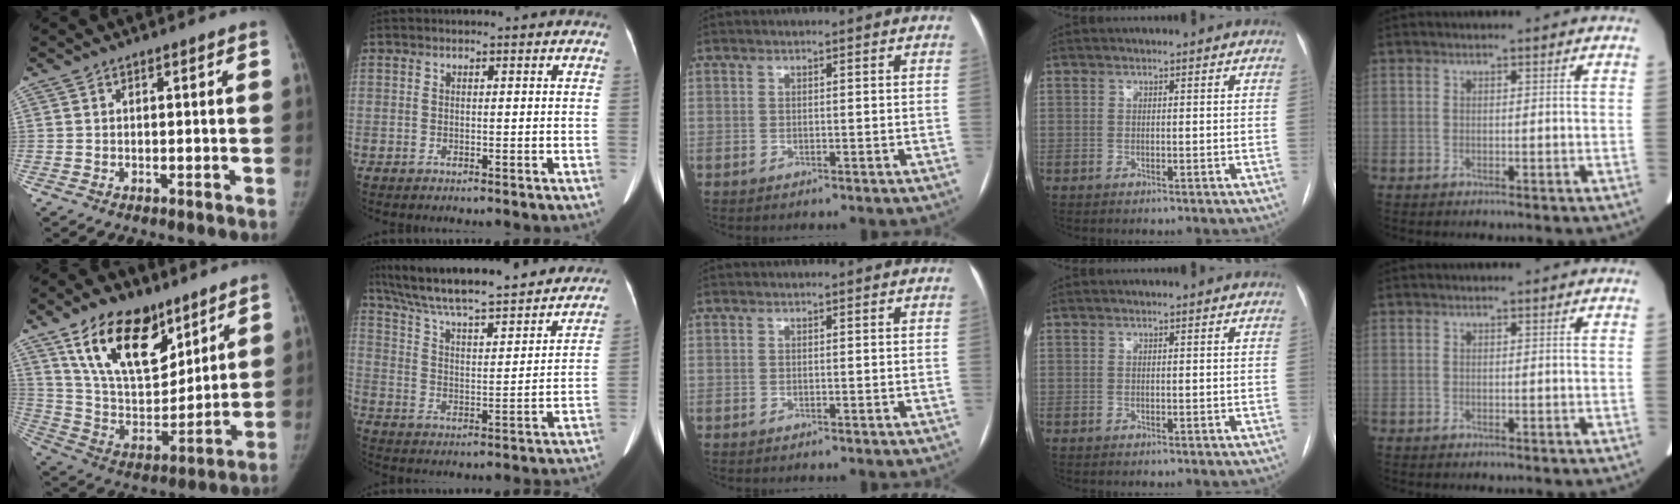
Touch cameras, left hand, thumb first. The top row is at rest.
{"thumb": {"total": 20.8, "force": [12.6, 11.1, 12.2], "torque": [-0.166, -0.054, 0.233]}, "index": {"total": 27.2, "force": [24.1, 3.7, 12.0], "torque": [-0.205, -0.004, 0.338]}}